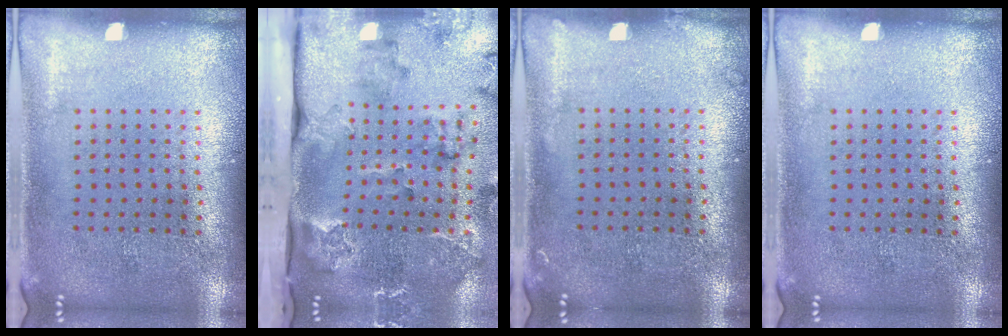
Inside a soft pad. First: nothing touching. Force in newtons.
{"total": 3.1, "press": 2.4, "slide": 1.9}
{"total": 0.6, "press": 0.5, "slide": 0.1}
{"total": 0.0}